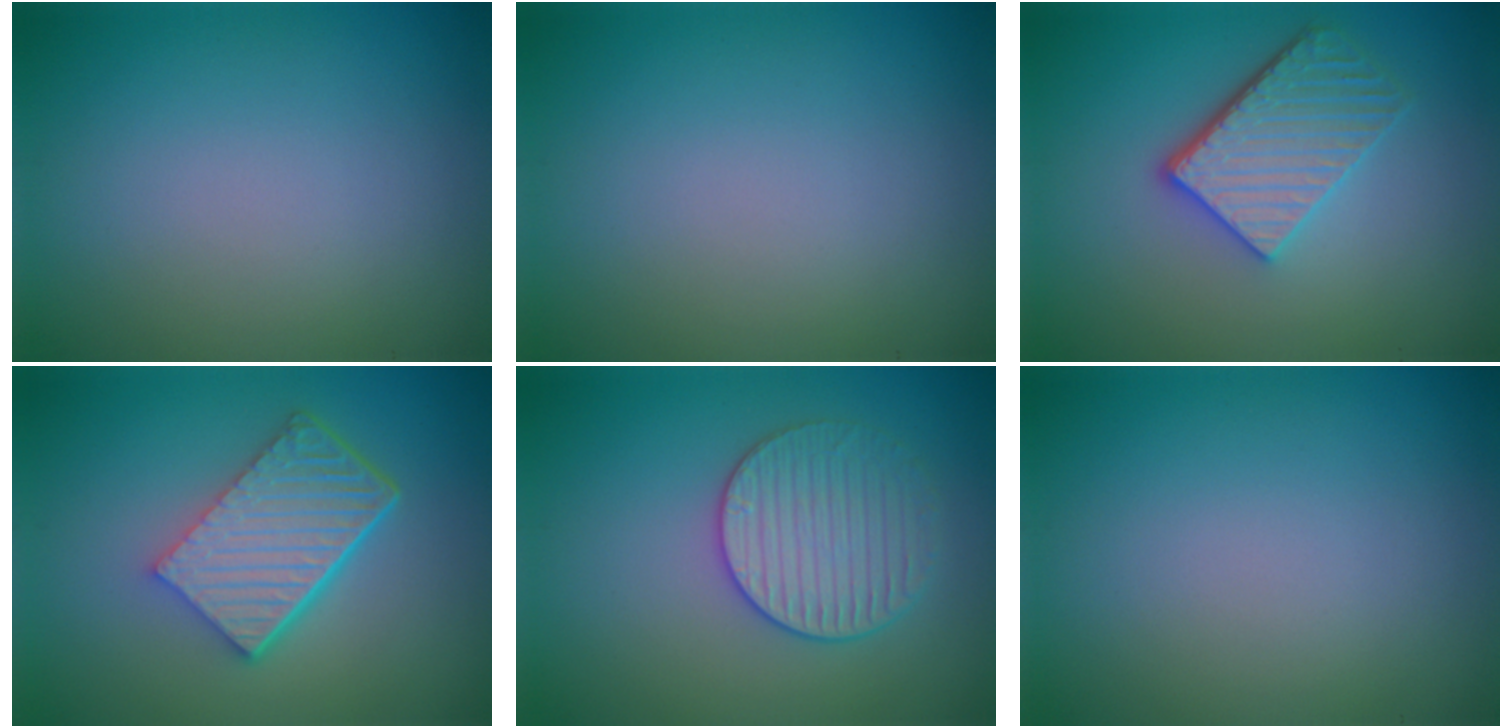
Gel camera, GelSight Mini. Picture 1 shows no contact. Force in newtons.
{"total": 0.0}
{"total": 4.5, "press": 3.6, "slide": 2.6}
{"total": 6.3, "press": 4.3, "slide": 4.7}
{"total": 3.2, "press": 3.2, "slide": 0.3}
{"total": 0.0}